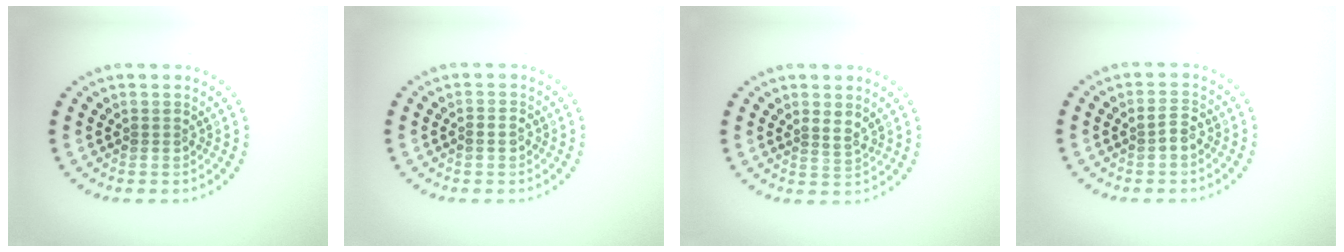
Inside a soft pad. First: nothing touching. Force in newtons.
{"total": 1.1, "press": 1.0, "slide": 0.4}
{"total": 1.1, "press": 0.7, "slide": 0.8}
{"total": 1.6, "press": 1.5, "slide": 0.7}